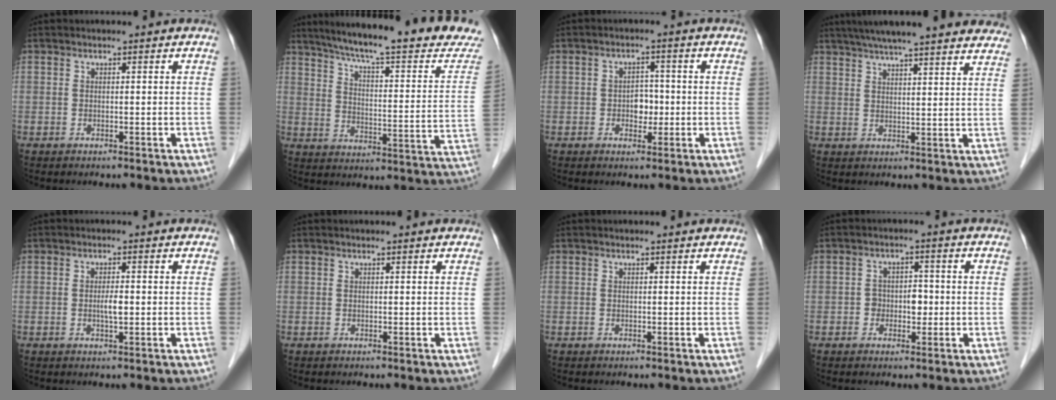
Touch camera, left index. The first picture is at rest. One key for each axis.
{"total": 26.3, "fx": 22.8, "fy": 2.0, "fz": 12.9, "tx": -0.193, "ty": -0.055, "tz": 0.294}
{"total": 3.1, "fx": -0.6, "fy": 2.2, "fz": 2.1, "tx": -0.029, "ty": 0.006, "tz": -0.008}
{"total": 25.1, "fx": 21.9, "fy": 2.5, "fz": 12.1, "tx": -0.188, "ty": 0.010, "tz": 0.274}
{"total": 1.9, "fx": -0.2, "fy": 0.4, "fz": 1.9, "tx": -0.036, "ty": 0.001, "tz": -0.003}
{"total": 1.3, "fx": 1.2, "fy": 0.2, "fz": 0.2, "tx": -0.013, "ty": 0.009, "tz": 0.011}
{"total": 0.9, "fx": 0.9, "fy": 0.2, "fz": 0.1, "tx": -0.012, "ty": 0.008, "tz": 0.008}
{"total": 3.1, "fx": -0.6, "fy": 2.3, "fz": 2.1, "tx": -0.026, "ty": 0.011, "tz": -0.008}